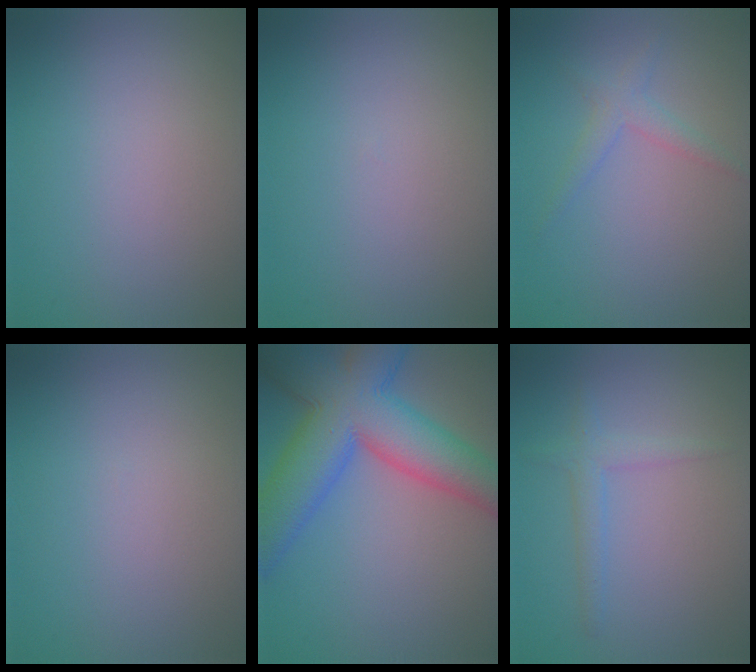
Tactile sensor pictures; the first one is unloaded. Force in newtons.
{"total": 0.0}
{"total": 1.8, "press": 1.8, "slide": 0.1}
{"total": 0.0}
{"total": 12.3, "press": 12.3, "slide": 0.4}
{"total": 1.7, "press": 1.7, "slide": 0.0}